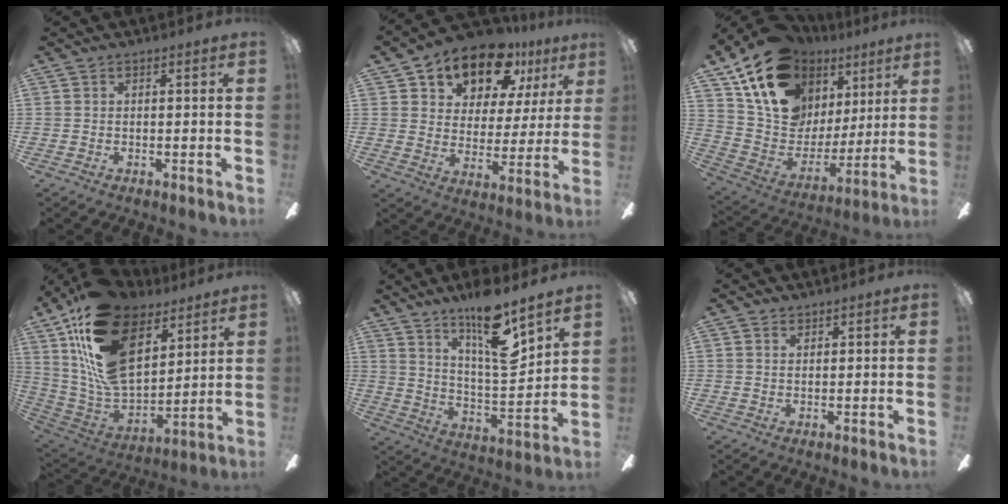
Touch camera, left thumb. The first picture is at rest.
{"total": 14.3, "force": [10.9, 7.2, 5.8], "torque": [-0.101, -0.072, 0.196]}
{"total": 19.0, "force": [11.9, 12.3, 8.3], "torque": [-0.165, -0.066, 0.225]}
{"total": 25.2, "force": [12.7, 14.6, 16.1], "torque": [-0.320, -0.065, 0.237]}
{"total": 16.1, "force": [11.9, 3.4, 10.4], "torque": [-0.174, -0.081, 0.195]}
{"total": 1.0, "force": [0.8, 0.4, 0.2], "torque": [-0.006, 0.001, 0.016]}